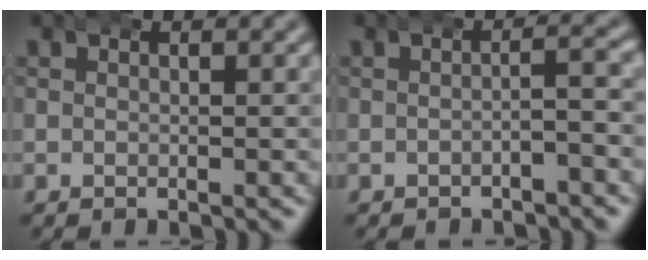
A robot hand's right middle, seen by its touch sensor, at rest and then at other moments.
{"total": 1.5, "force": [-0.6, 0.2, 1.3], "torque": [-0.011, 0.004, -0.013]}